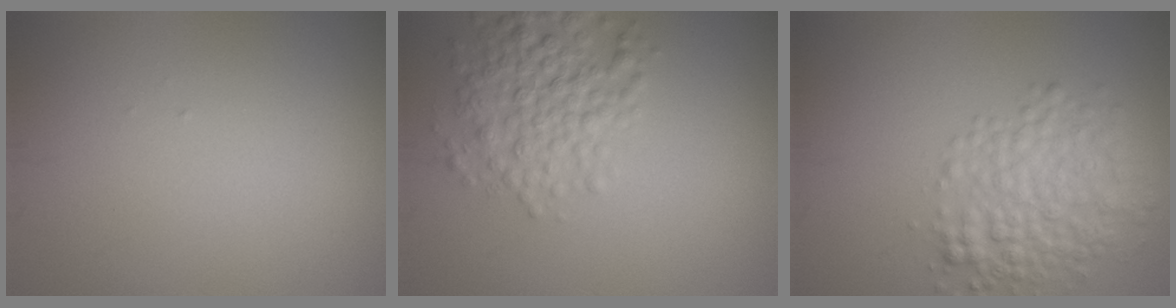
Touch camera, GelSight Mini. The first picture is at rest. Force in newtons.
{"total": 4.7, "press": 4.7, "slide": 0.1}
{"total": 5.2, "press": 5.2, "slide": 0.0}